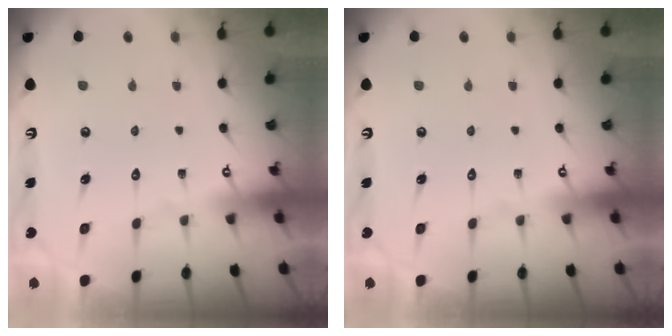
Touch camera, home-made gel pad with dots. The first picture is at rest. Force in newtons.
{"total": 0.0}